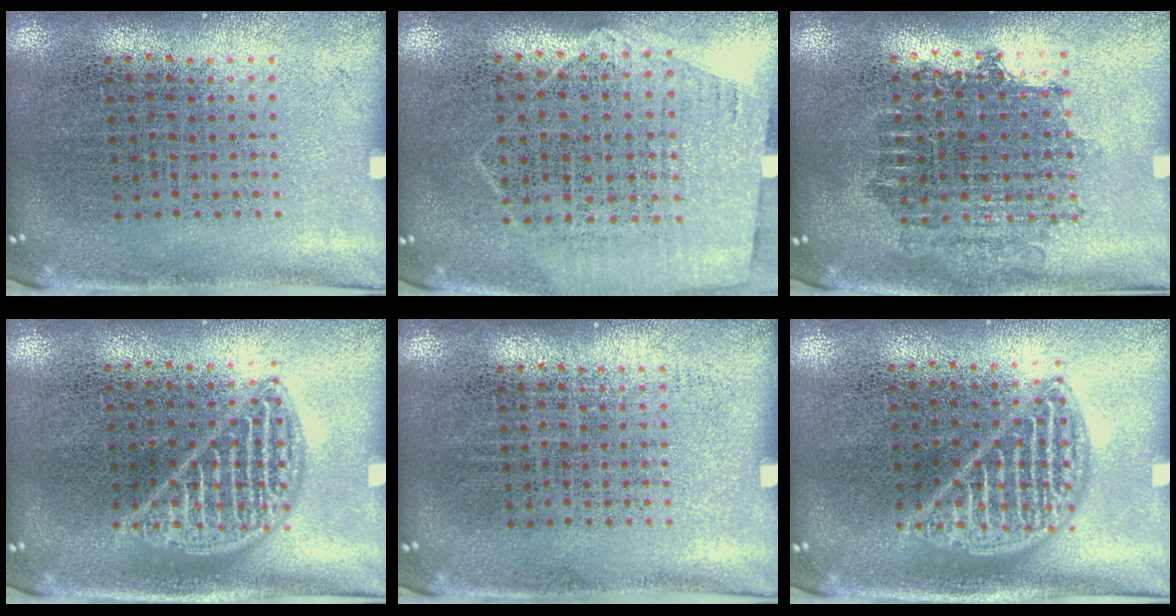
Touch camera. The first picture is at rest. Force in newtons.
{"total": 1.2, "press": 1.1, "slide": 0.6}
{"total": 1.7, "press": 1.4, "slide": 1.0}
{"total": 2.3, "press": 2.3, "slide": 0.3}
{"total": 0.0}
{"total": 1.8, "press": 1.8, "slide": 0.2}